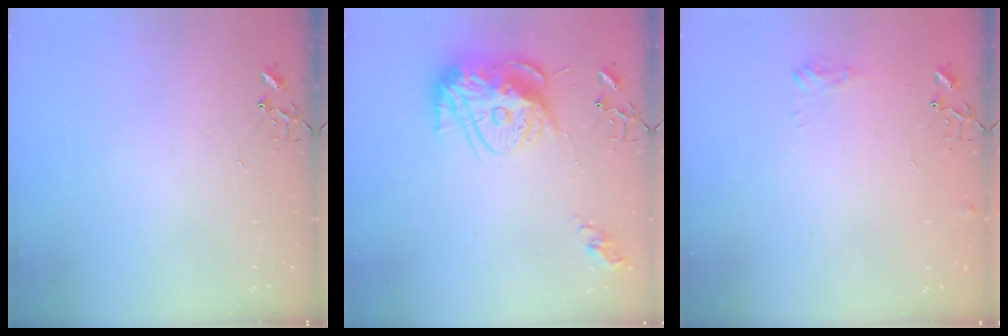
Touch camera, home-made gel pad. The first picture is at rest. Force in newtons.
{"total": 17.8, "press": 17.7, "slide": 1.8}
{"total": 6.7, "press": 6.7, "slide": 0.8}